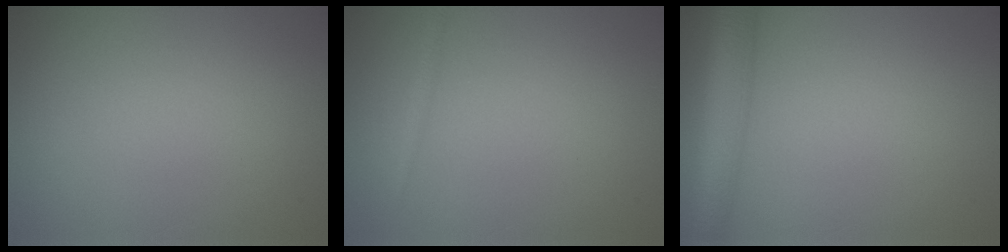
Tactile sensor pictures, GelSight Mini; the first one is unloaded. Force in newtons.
{"total": 0.6, "press": 0.6, "slide": 0.0}
{"total": 5.4, "press": 5.4, "slide": 0.1}